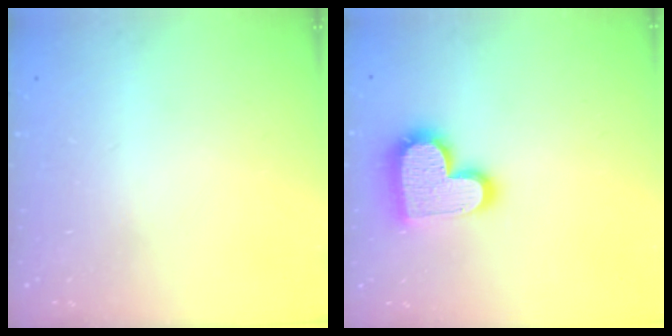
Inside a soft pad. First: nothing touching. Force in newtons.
{"total": 17.6, "press": 17.5, "slide": 1.3}